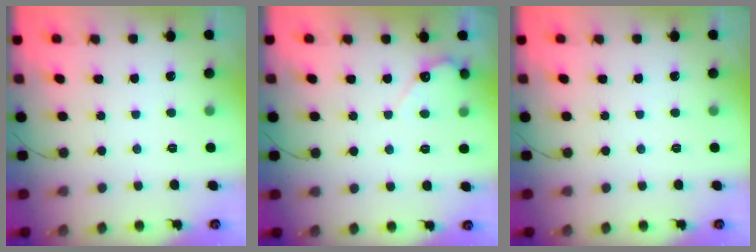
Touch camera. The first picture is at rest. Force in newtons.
{"total": 3.8, "press": 3.7, "slide": 0.3}
{"total": 0.0}